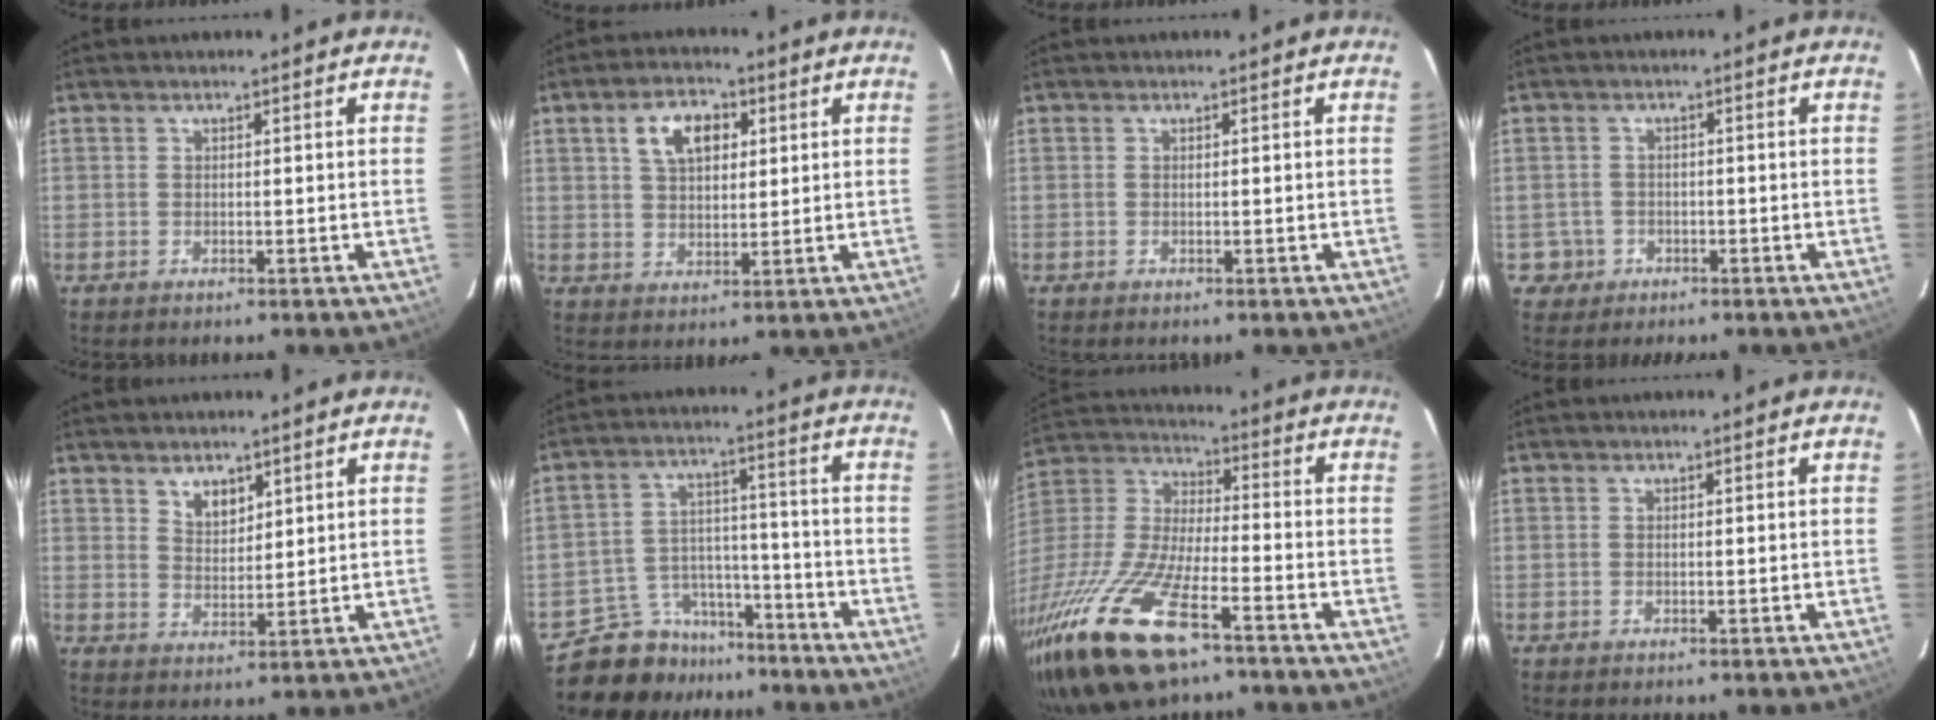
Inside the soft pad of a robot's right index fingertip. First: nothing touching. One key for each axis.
{"total": 7.7, "fx": 2.9, "fy": 4.7, "fz": 5.4, "tx": -0.098, "ty": 0.023, "tz": 0.054}
{"total": 0.0}
{"total": 3.6, "fx": -1.2, "fy": 3.4, "fz": 0.1, "tx": -0.008, "ty": 0.017, "tz": -0.016}
{"total": 4.3, "fx": 2.8, "fy": 2.4, "fz": 2.1, "tx": -0.031, "ty": 0.002, "tz": 0.052}
{"total": 11.1, "fx": -9.5, "fy": 5.6, "fz": 0.9, "tx": -0.034, "ty": 0.044, "tz": -0.144}
{"total": 26.3, "fx": -16.5, "fy": 8.4, "fz": 18.7, "tx": -0.405, "ty": -0.059, "tz": -0.303}
{"total": 0.0}